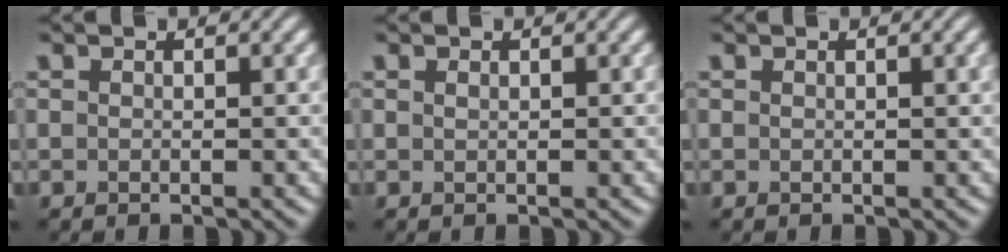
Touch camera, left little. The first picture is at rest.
{"total": 0.0}
{"total": 0.7, "force": [0.4, 0.2, 0.6], "torque": [-0.009, 0.002, 0.006]}